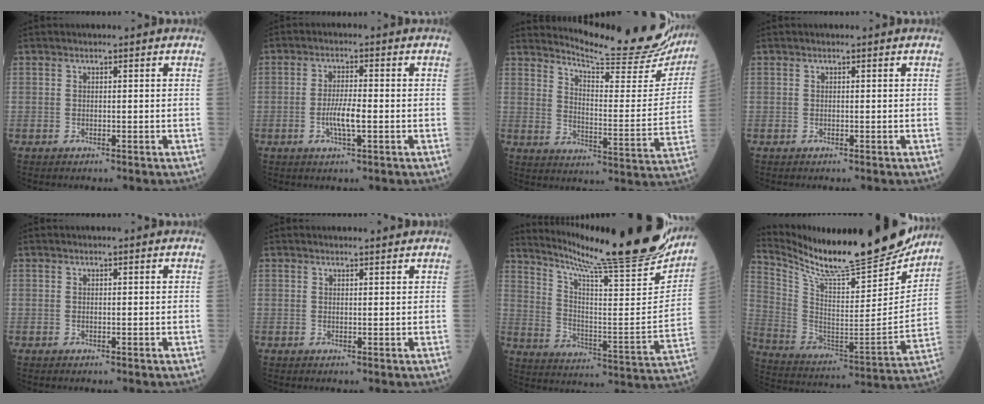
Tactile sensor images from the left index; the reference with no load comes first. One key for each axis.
{"total": 4.3, "fx": -1.1, "fy": 0.6, "fz": 4.1, "tx": -0.082, "ty": -0.003, "tz": -0.021}
{"total": 20.8, "fx": 19.5, "fy": 2.1, "fz": 6.8, "tx": -0.100, "ty": -0.081, "tz": 0.244}
{"total": 0.0}
{"total": 0.0}
{"total": 2.0, "fx": 1.9, "fy": 0.2, "fz": 0.2, "tx": -0.011, "ty": 0.004, "tz": 0.025}
{"total": 26.9, "fx": 23.6, "fy": 0.4, "fz": 13.0, "tx": -0.218, "ty": -0.086, "tz": 0.331}
{"total": 25.8, "fx": 22.7, "fy": 2.9, "fz": 11.9, "tx": -0.216, "ty": -0.069, "tz": 0.346}